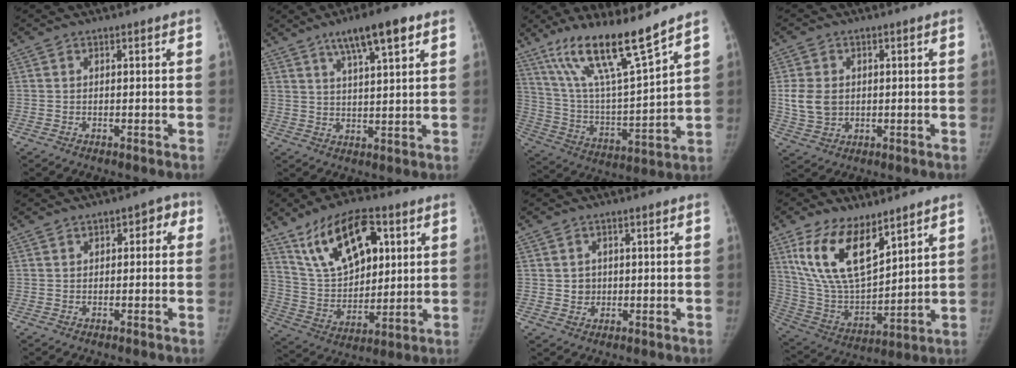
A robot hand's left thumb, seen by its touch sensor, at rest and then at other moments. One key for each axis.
{"total": 9.8, "fx": 5.9, "fy": 1.9, "fz": 7.7, "tx": -0.119, "ty": -0.018, "tz": 0.097}
{"total": 17.9, "fx": 12.9, "fy": 1.7, "fz": 12.2, "tx": -0.204, "ty": -0.068, "tz": 0.246}
{"total": 6.4, "fx": 0.3, "fy": 5.1, "fz": 3.8, "tx": -0.061, "ty": -0.002, "tz": 0.015}
{"total": 3.1, "fx": 0.7, "fy": 2.1, "fz": 2.2, "tx": -0.005, "ty": 0.011, "tz": 0.003}
{"total": 18.1, "fx": 8.2, "fy": 9.9, "fz": 12.7, "tx": -0.175, "ty": -0.024, "tz": 0.158}
{"total": 2.5, "fx": 0.1, "fy": 2.4, "fz": 0.8, "tx": 0.000, "ty": 0.002, "tz": 0.006}
{"total": 17.2, "fx": 9.9, "fy": 8.0, "fz": 11.5, "tx": -0.188, "ty": -0.050, "tz": 0.206}